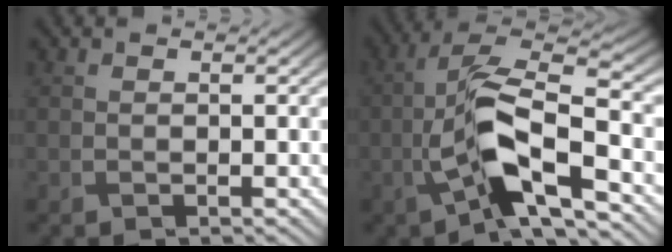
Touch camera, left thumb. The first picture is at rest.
{"total": 10.9, "force": [-4.5, 3.4, 9.3], "torque": [-0.176, 0.010, -0.092]}